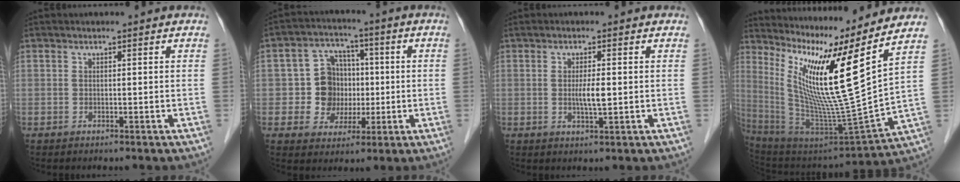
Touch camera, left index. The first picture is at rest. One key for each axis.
{"total": 8.4, "fx": -0.6, "fy": 7.9, "fz": 2.9, "tx": -0.052, "ty": 0.030, "tz": -0.004}
{"total": 3.1, "fx": 0.0, "fy": 0.4, "fz": 3.1, "tx": -0.058, "ty": -0.003, "tz": 0.001}
{"total": 19.5, "fx": 9.5, "fy": -1.1, "fz": 17.0, "tx": -0.303, "ty": -0.027, "tz": 0.163}